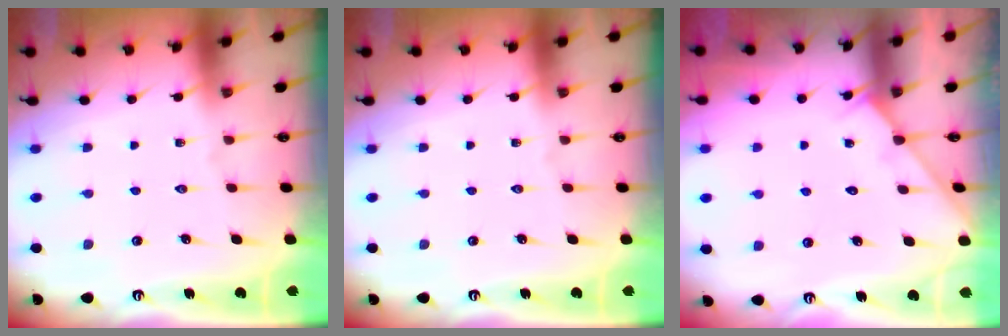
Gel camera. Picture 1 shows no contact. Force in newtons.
{"total": 0.0}
{"total": 4.1, "press": 4.1, "slide": 0.4}